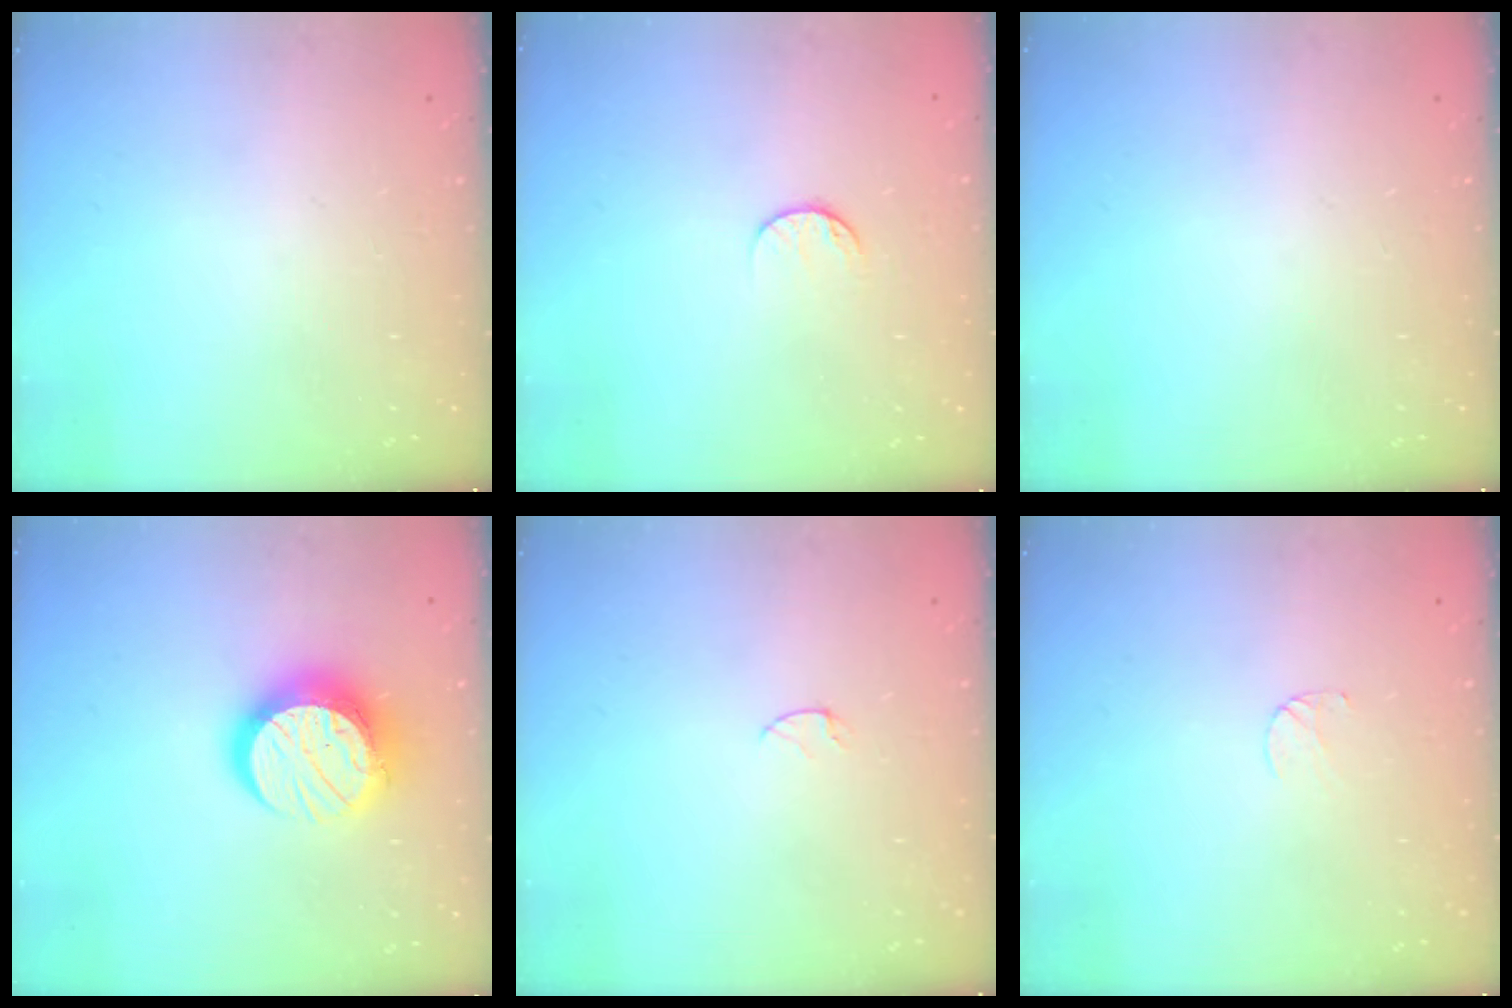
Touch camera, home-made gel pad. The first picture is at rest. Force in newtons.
{"total": 5.5, "press": 5.5, "slide": 0.6}
{"total": 0.0}
{"total": 14.3, "press": 14.2, "slide": 1.6}
{"total": 2.9, "press": 2.9, "slide": 0.3}
{"total": 4.6, "press": 4.6, "slide": 0.4}